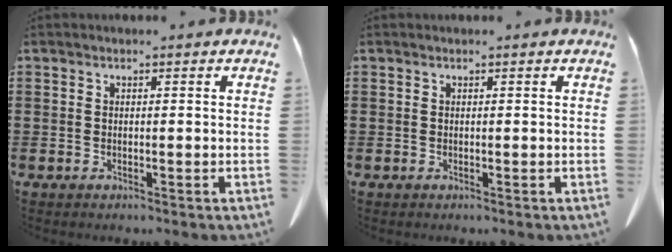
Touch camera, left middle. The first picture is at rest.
{"total": 0.0}